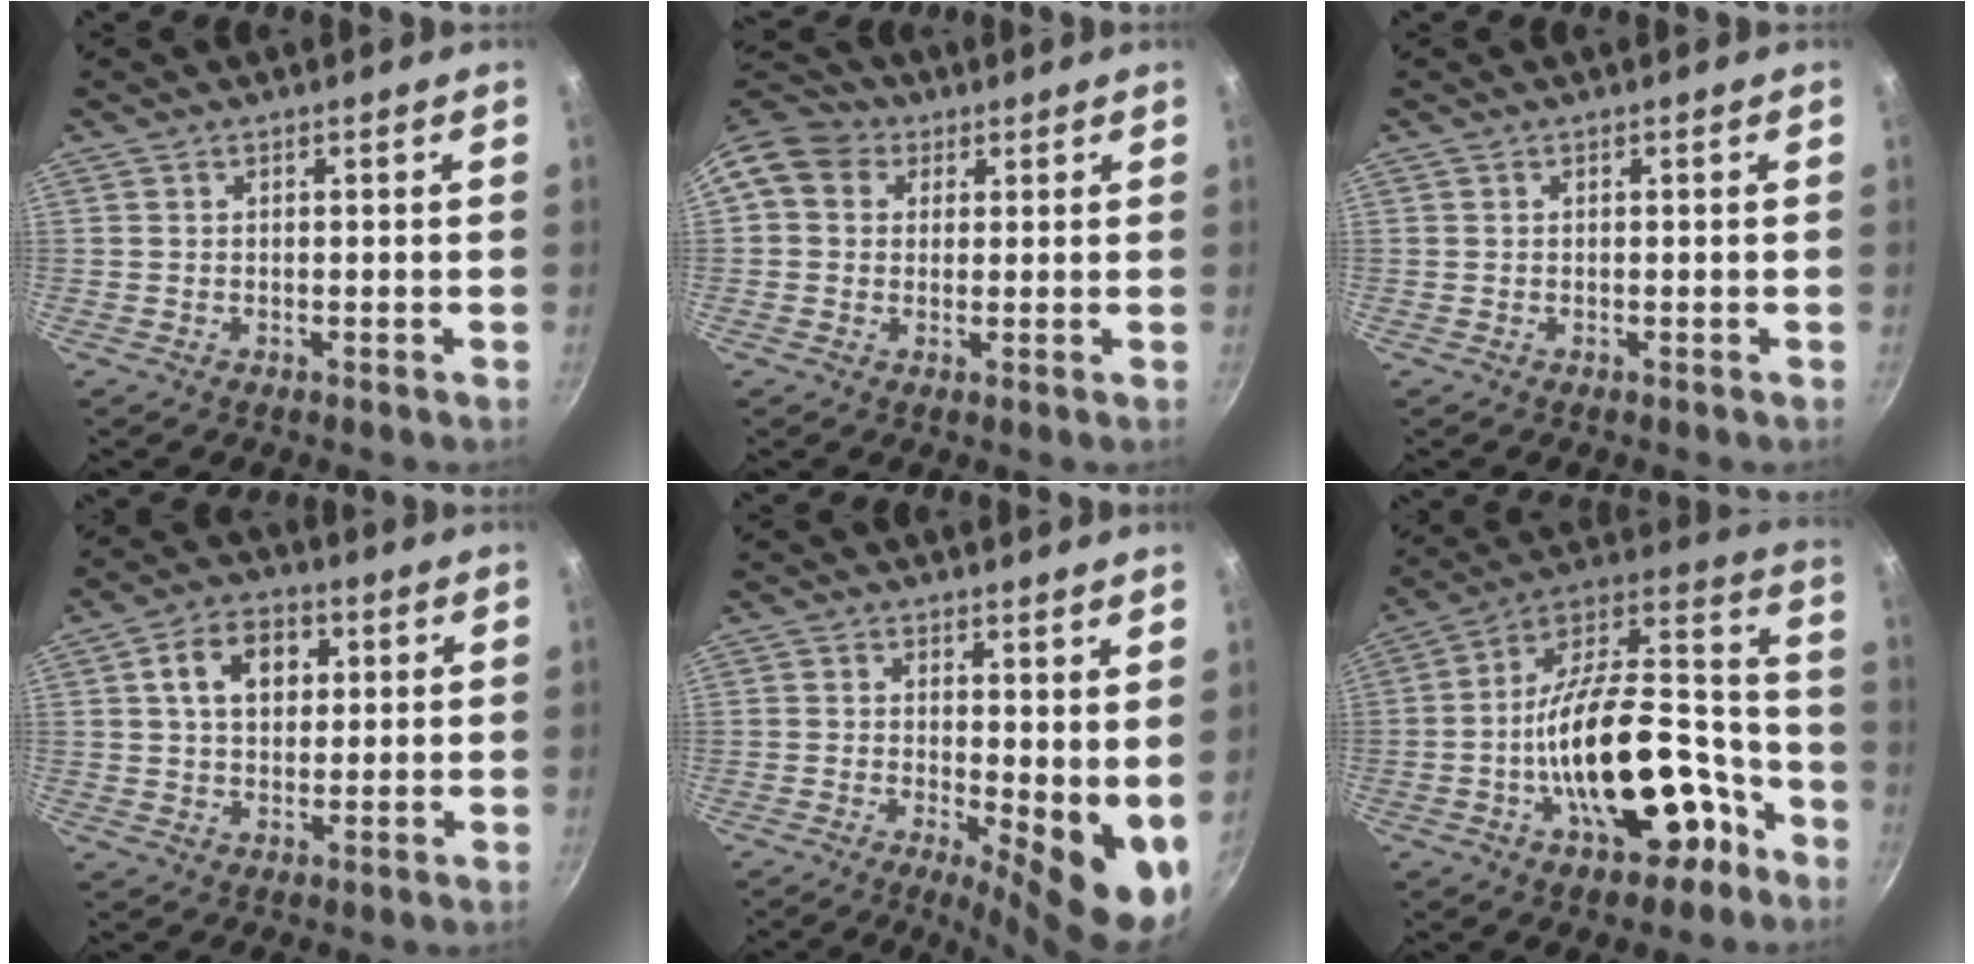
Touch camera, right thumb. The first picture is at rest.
{"total": 9.6, "force": [2.8, 8.0, 4.3], "torque": [-0.064, 0.017, 0.033]}
{"total": 0.0}
{"total": 9.0, "force": [2.5, 6.5, 5.8], "torque": [-0.072, 0.007, 0.033]}
{"total": 10.4, "force": [0.5, 4.0, 9.6], "torque": [-0.107, -0.020, 0.013]}
{"total": 25.4, "force": [-9.8, 12.8, 19.7], "torque": [-0.270, 0.090, -0.146]}